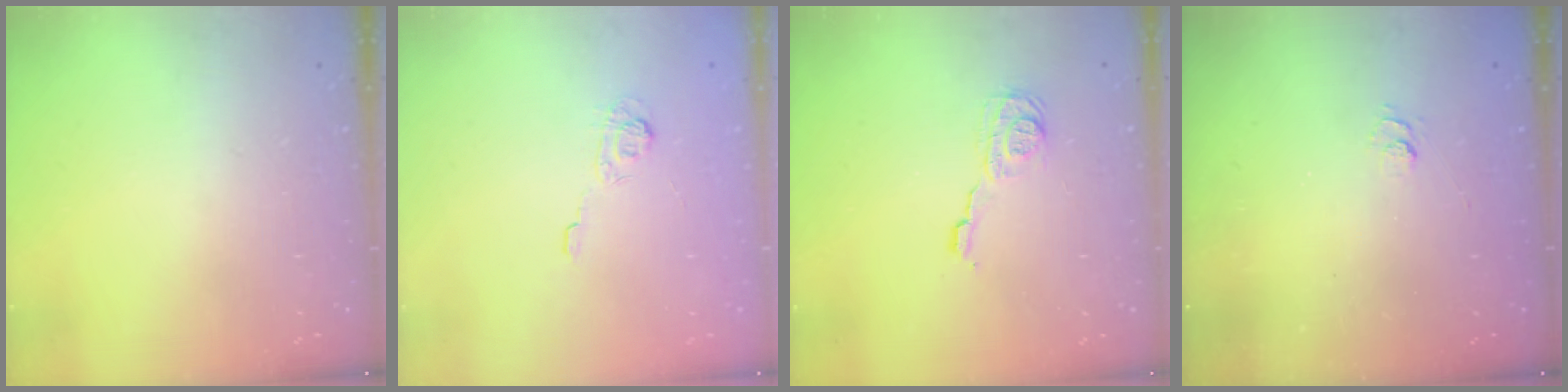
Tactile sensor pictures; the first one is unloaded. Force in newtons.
{"total": 3.3, "press": 2.9, "slide": 1.6}
{"total": 8.4, "press": 8.4, "slide": 0.3}
{"total": 2.7, "press": 2.2, "slide": 1.5}